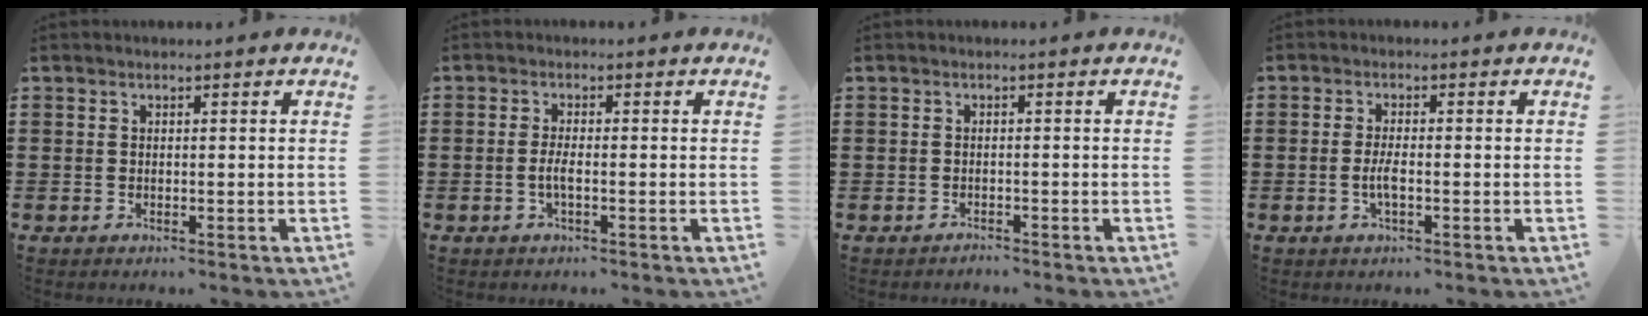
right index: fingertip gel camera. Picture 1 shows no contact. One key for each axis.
{"total": 2.3, "fx": -0.8, "fy": 0.4, "fz": 2.1, "tx": -0.054, "ty": -0.005, "tz": -0.018}
{"total": 1.0, "fx": -1.0, "fy": 0.1, "fz": -0.2, "tx": 0.000, "ty": 0.003, "tz": -0.024}
{"total": 2.6, "fx": -0.7, "fy": 0.6, "fz": 2.4, "tx": -0.051, "ty": -0.003, "tz": -0.014}